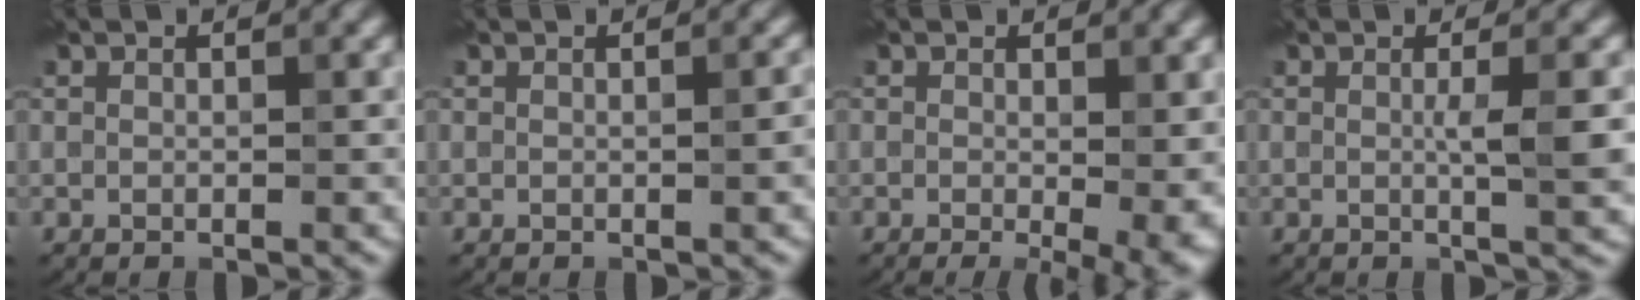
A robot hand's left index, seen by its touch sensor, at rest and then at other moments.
{"total": 1.1, "force": [0.0, 0.3, 1.0], "torque": [-0.010, 0.001, -0.006]}
{"total": 5.4, "force": [-1.1, 1.8, 4.9], "torque": [-0.045, -0.015, -0.006]}
{"total": 3.4, "force": [0.2, 0.7, 3.3], "torque": [-0.047, -0.002, 0.002]}